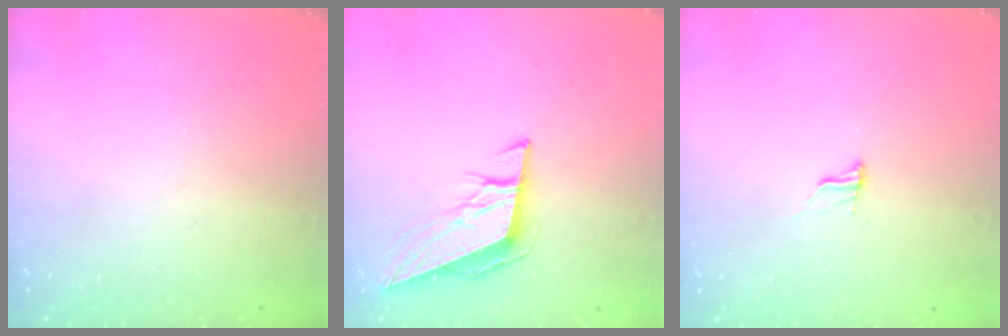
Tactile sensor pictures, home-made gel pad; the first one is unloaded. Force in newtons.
{"total": 10.2, "press": 9.6, "slide": 3.5}
{"total": 7.4, "press": 7.4, "slide": 0.8}